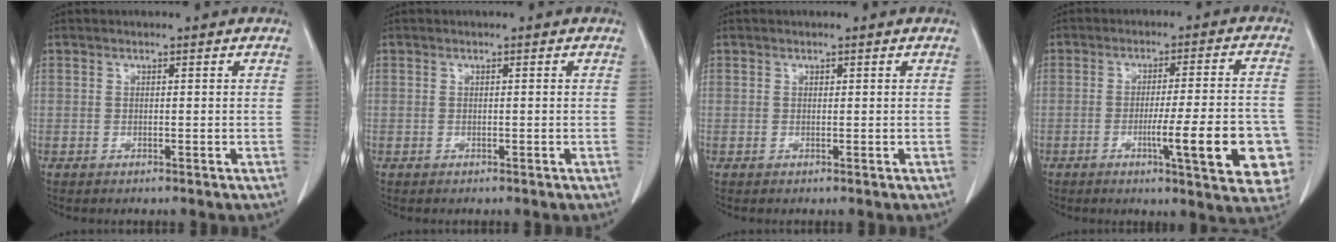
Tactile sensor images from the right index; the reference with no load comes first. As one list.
[{"total": 0.0}, {"total": 0.0}, {"total": 14.5, "force": [-4.7, 1.8, 13.6], "torque": [-0.123, 0.008, -0.053]}]